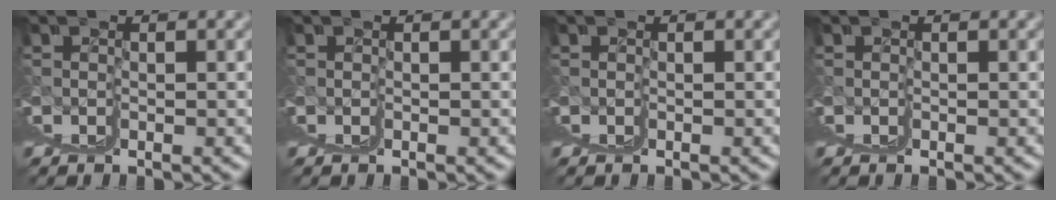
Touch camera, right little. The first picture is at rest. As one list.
[{"total": 0.0}, {"total": 0.0}, {"total": 0.0}]